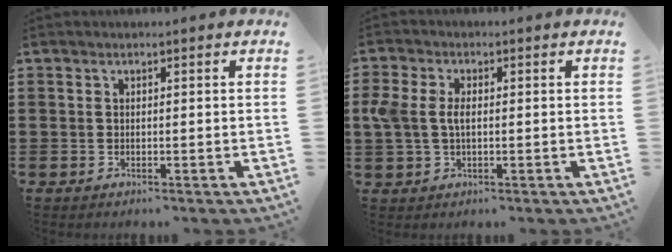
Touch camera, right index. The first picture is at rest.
{"total": 4.1, "force": [0.2, 2.6, 3.2], "torque": [-0.097, -0.001, -0.008]}